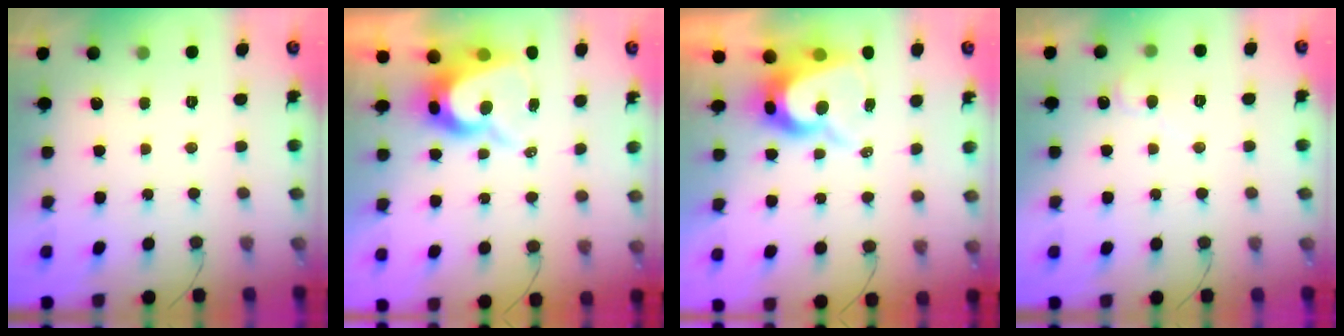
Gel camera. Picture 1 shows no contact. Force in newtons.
{"total": 9.7, "press": 9.6, "slide": 0.8}
{"total": 9.7, "press": 9.6, "slide": 0.8}
{"total": 4.4, "press": 4.4, "slide": 0.4}